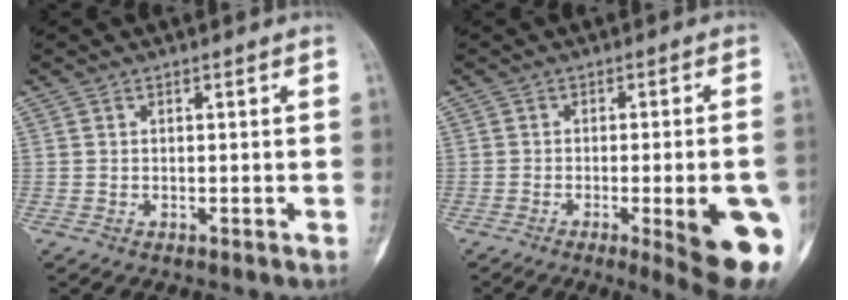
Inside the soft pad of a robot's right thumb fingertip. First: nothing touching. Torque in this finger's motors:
{"motor_torque": [-0.11, 0.68, 0.11, -0.28, 0.18]}